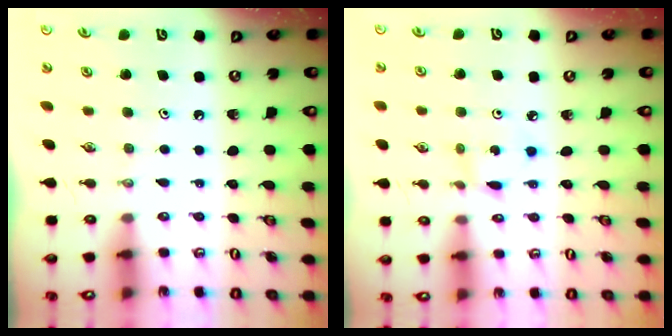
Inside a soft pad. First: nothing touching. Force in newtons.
{"total": 2.0, "press": 2.0, "slide": 0.3}